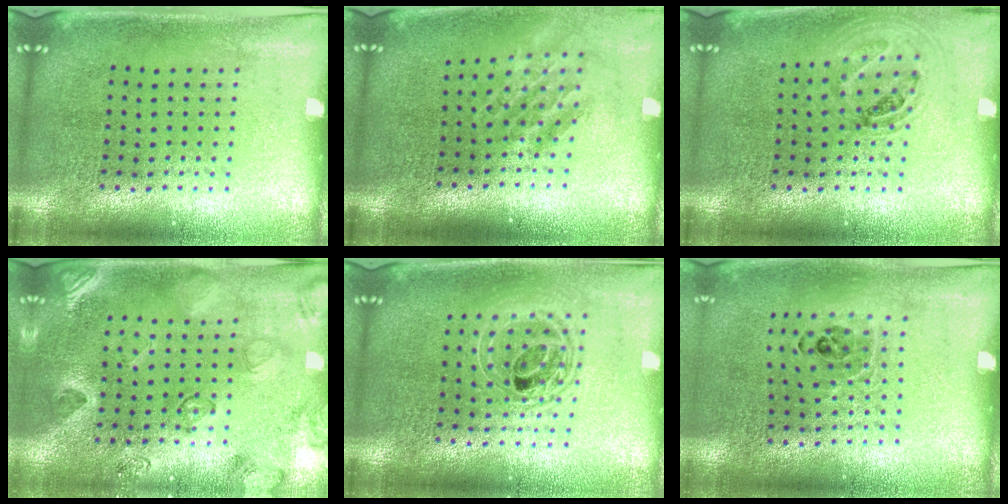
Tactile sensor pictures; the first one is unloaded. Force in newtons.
{"total": 1.5, "press": 1.1, "slide": 1.1}
{"total": 1.0, "press": 1.0, "slide": 0.2}
{"total": 2.3, "press": 2.0, "slide": 1.1}
{"total": 1.7, "press": 1.4, "slide": 0.9}
{"total": 0.8, "press": 0.8, "slide": 0.2}